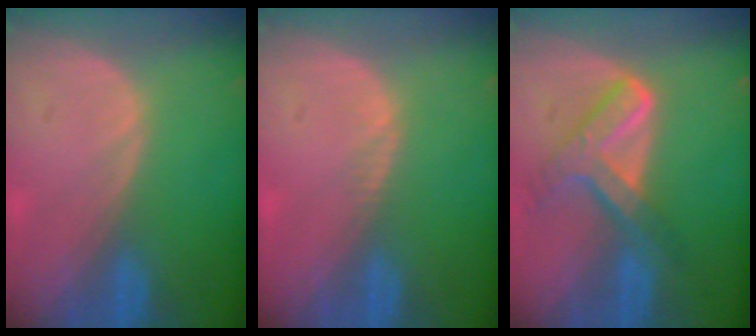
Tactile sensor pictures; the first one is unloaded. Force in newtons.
{"total": 0.7, "press": 0.6, "slide": 0.4}
{"total": 7.6, "press": 6.3, "slide": 4.3}